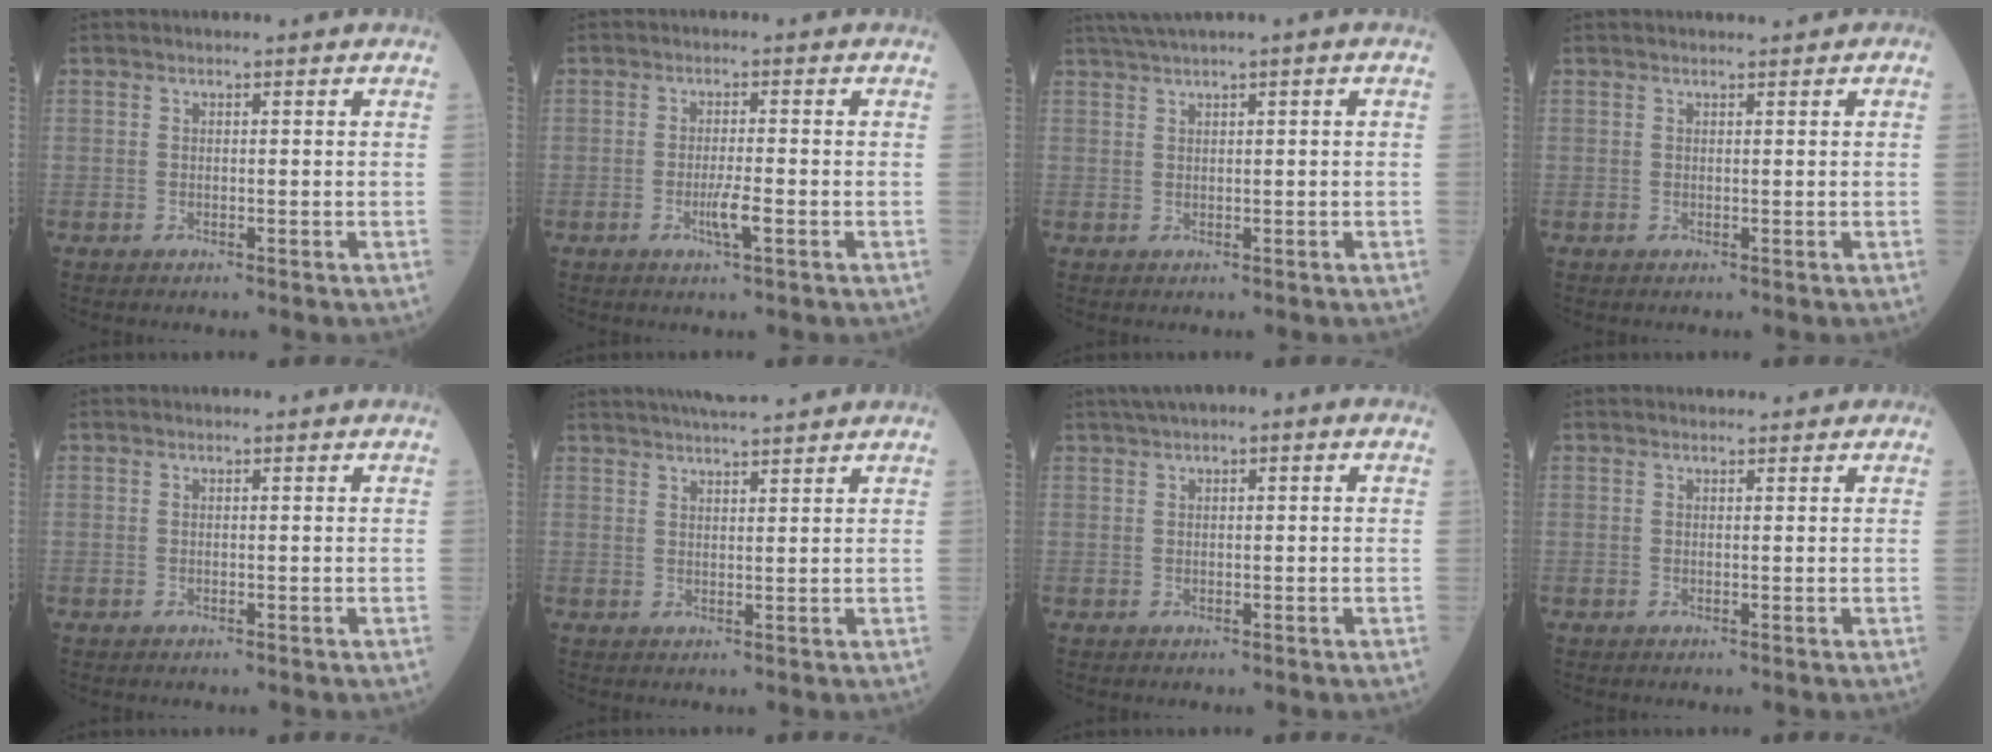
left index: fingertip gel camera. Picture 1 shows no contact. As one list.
[{"total": 3.0, "force": [-1.3, 0.0, 2.7], "torque": [-0.053, -0.005, -0.024]}, {"total": 3.1, "force": [2.1, -0.4, 2.3], "torque": [-0.051, 0.015, 0.045]}, {"total": 1.4, "force": [1.2, 0.3, 0.7], "torque": [-0.010, 0.016, 0.019]}, {"total": 0.0}, {"total": 8.5, "force": [7.5, 0.6, 3.8], "torque": [-0.062, 0.028, 0.110]}, {"total": 4.0, "force": [1.9, 1.2, 3.4], "torque": [-0.059, 0.026, 0.027]}, {"total": 2.6, "force": [2.3, 1.0, 0.8], "torque": [-0.007, 0.022, 0.027]}]